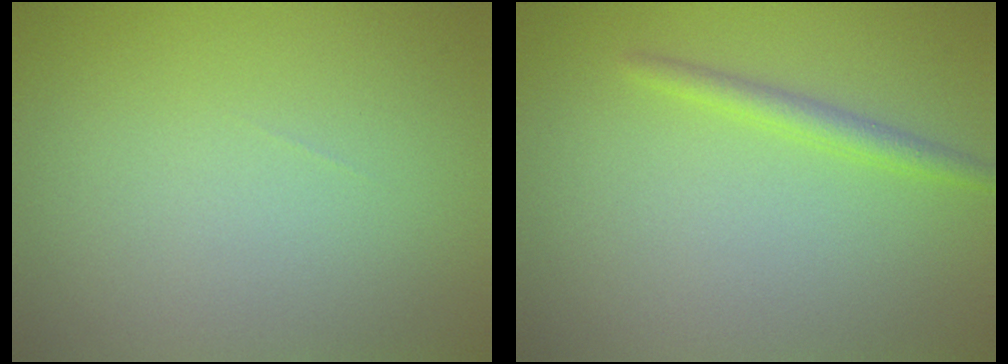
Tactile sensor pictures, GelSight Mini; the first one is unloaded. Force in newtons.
{"total": 1.7, "press": 1.7, "slide": 0.1}